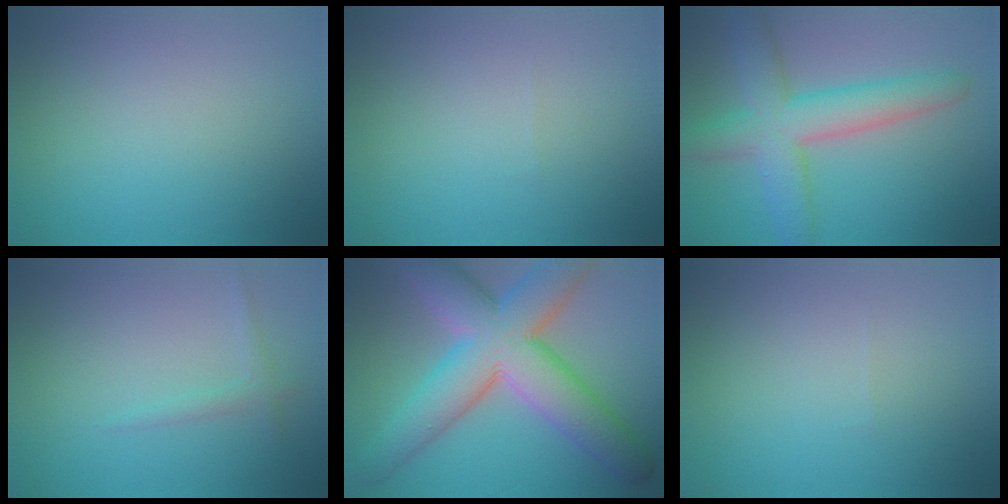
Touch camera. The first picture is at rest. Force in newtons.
{"total": 0.0}
{"total": 6.9, "press": 6.9, "slide": 0.4}
{"total": 1.1, "press": 1.1, "slide": 0.1}
{"total": 11.7, "press": 11.7, "slide": 0.6}
{"total": 0.0}